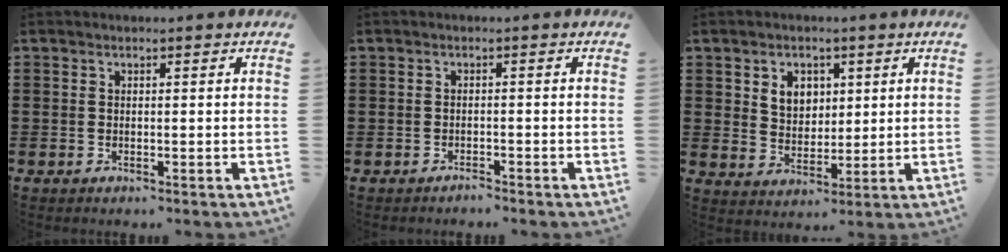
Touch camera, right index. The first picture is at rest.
{"total": 1.1, "force": [-1.1, 0.1, -0.2], "torque": [-0.001, 0.005, -0.026]}
{"total": 4.6, "force": [1.9, 3.8, 1.9], "torque": [-0.045, 0.011, 0.031]}